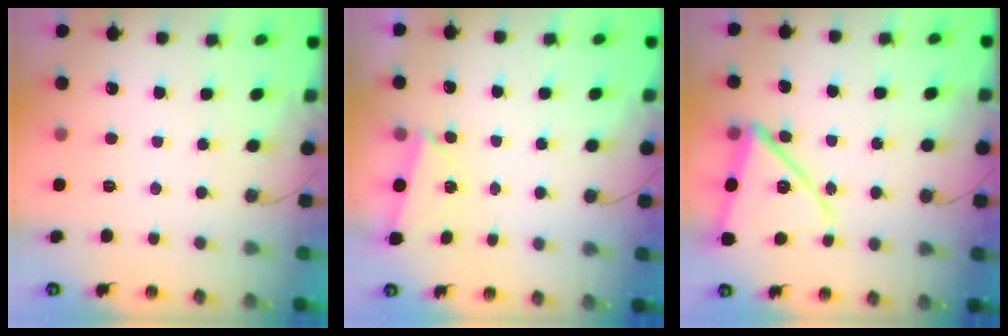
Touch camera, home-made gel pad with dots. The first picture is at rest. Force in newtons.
{"total": 2.5, "press": 2.4, "slide": 0.9}
{"total": 15.1, "press": 15.1, "slide": 1.3}